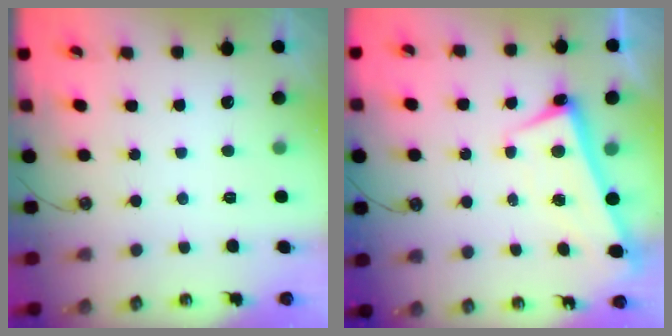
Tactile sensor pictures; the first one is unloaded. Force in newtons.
{"total": 2.6, "press": 2.5, "slide": 0.6}